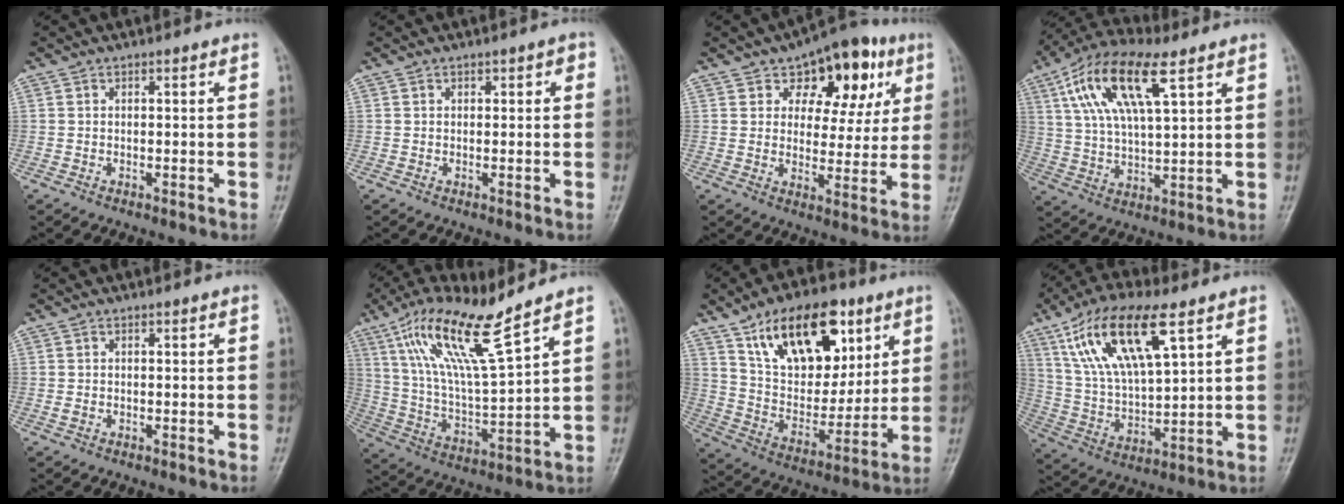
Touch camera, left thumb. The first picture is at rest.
{"total": 1.2, "force": [0.4, 0.9, 0.7], "torque": [0.003, 0.002, 0.003]}
{"total": 14.4, "force": [6.8, 8.9, 9.1], "torque": [-0.067, -0.014, 0.095]}
{"total": 15.9, "force": [7.1, 5.9, 12.9], "torque": [-0.245, 0.001, 0.130]}
{"total": 0.7, "force": [-0.1, 0.5, 0.5], "torque": [-0.008, -0.001, -0.001]}
{"total": 16.5, "force": [10.5, 2.4, 12.5], "torque": [-0.232, -0.045, 0.208]}
{"total": 22.1, "force": [11.2, 12.3, 14.5], "torque": [-0.184, -0.037, 0.196]}
{"total": 17.9, "force": [8.8, 6.5, 14.1], "torque": [-0.259, -0.017, 0.169]}